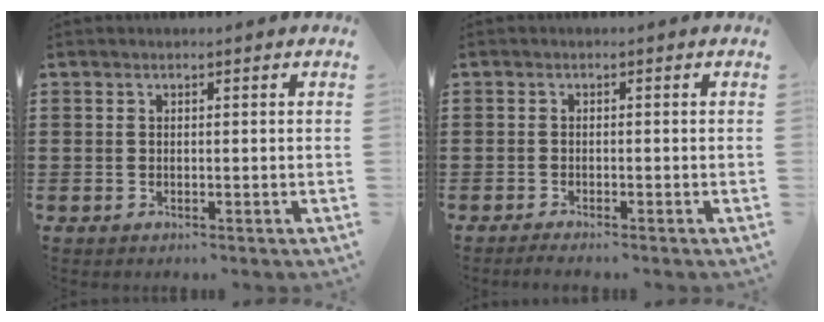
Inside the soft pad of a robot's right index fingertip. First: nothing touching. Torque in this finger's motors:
{"motor_torque": [1.00, 1.14, -0.07, 0.00]}